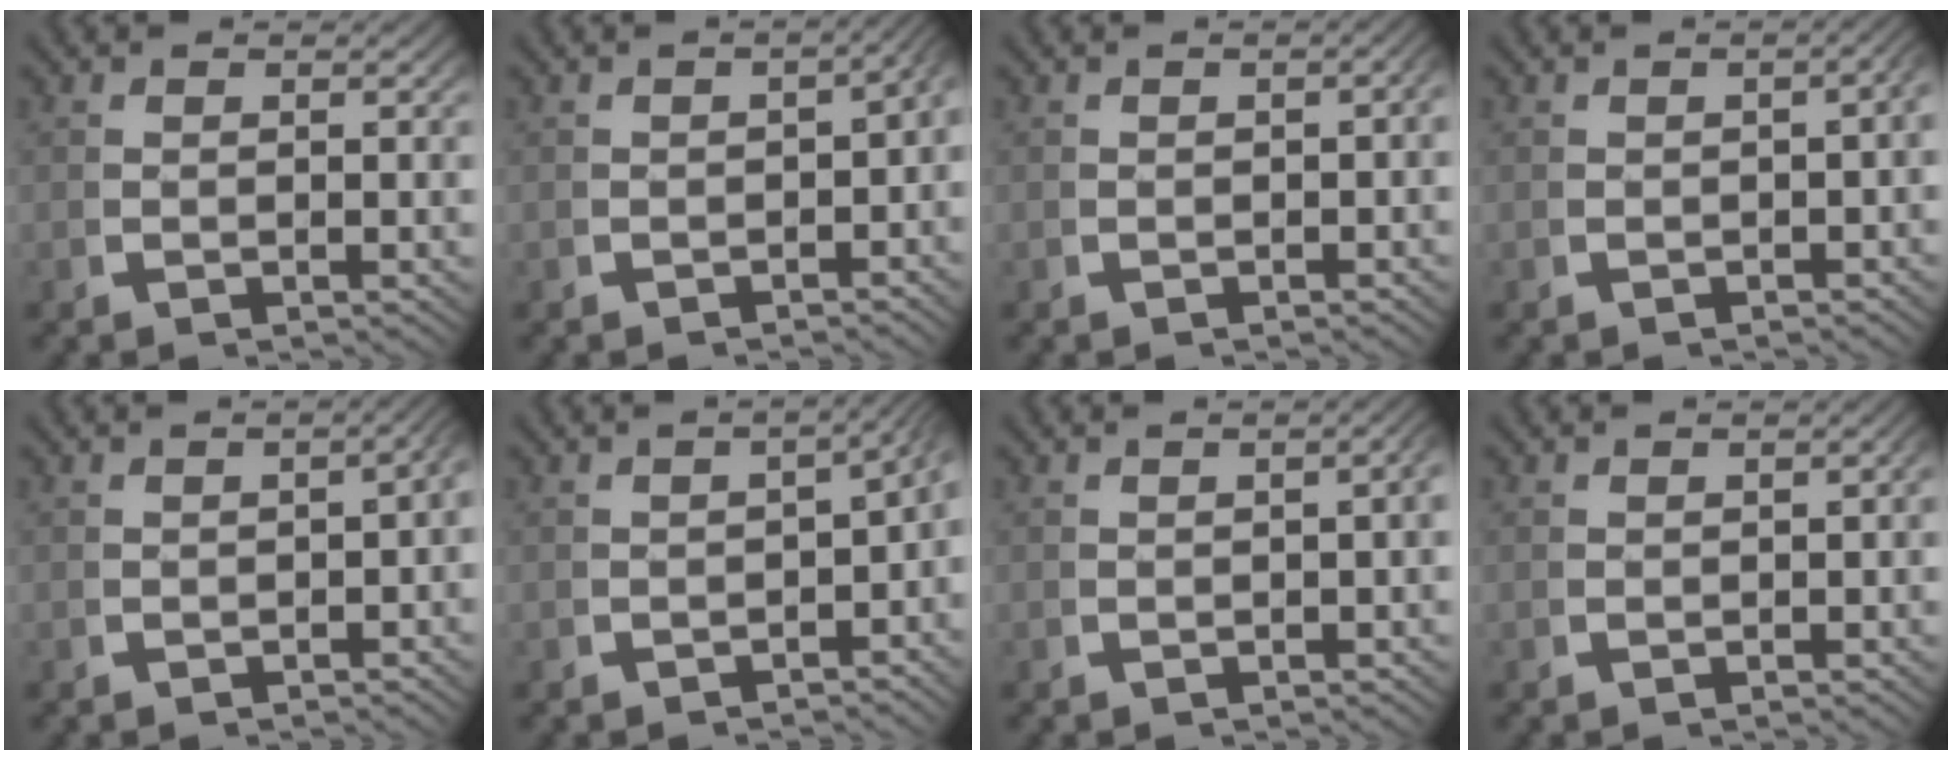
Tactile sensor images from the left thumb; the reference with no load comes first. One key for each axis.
{"total": 3.8, "fx": -0.6, "fy": 2.3, "fz": 3.0, "tx": -0.026, "ty": 0.011, "tz": -0.014}
{"total": 1.4, "fx": -0.9, "fy": 0.6, "fz": 0.9, "tx": -0.011, "ty": 0.000, "tz": -0.011}
{"total": 2.9, "fx": -0.6, "fy": 1.4, "fz": 2.5, "tx": -0.026, "ty": 0.011, "tz": -0.011}
{"total": 3.5, "fx": -0.7, "fy": 1.9, "fz": 2.8, "tx": -0.026, "ty": 0.010, "tz": -0.013}
{"total": 5.0, "fx": -0.1, "fy": 3.5, "fz": 3.6, "tx": -0.034, "ty": 0.023, "tz": -0.015}
{"total": 2.6, "fx": -0.5, "fy": 1.2, "fz": 2.3, "tx": -0.024, "ty": 0.009, "tz": -0.008}
{"total": 1.0, "fx": -0.7, "fy": 0.5, "fz": 0.6, "tx": -0.008, "ty": 0.001, "tz": -0.009}